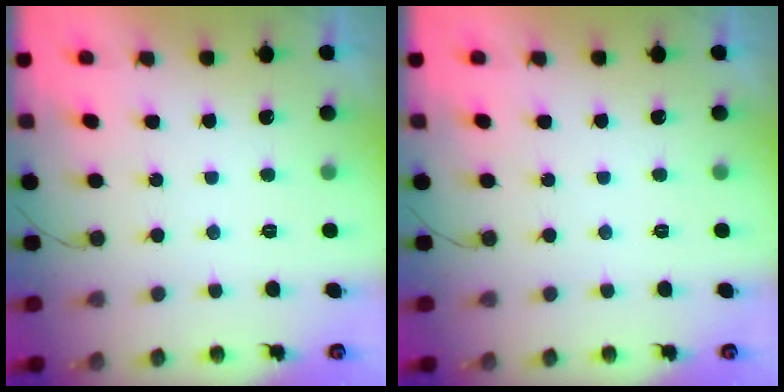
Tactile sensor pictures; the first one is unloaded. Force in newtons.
{"total": 0.0}